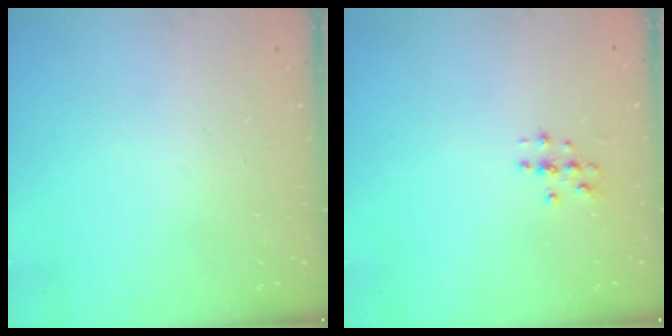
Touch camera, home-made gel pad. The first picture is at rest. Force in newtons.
{"total": 2.8, "press": 2.8, "slide": 0.3}